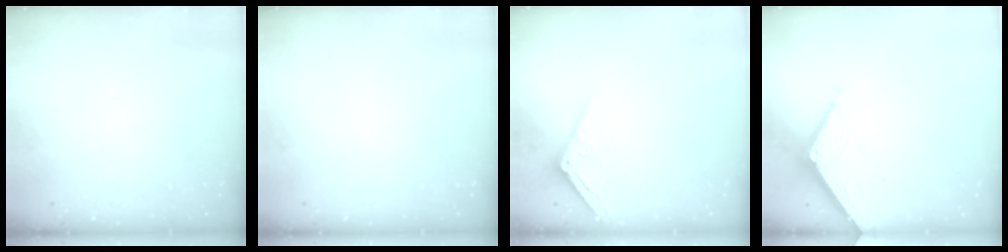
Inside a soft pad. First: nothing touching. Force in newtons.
{"total": 0.0}
{"total": 3.2, "press": 3.2, "slide": 0.3}
{"total": 4.6, "press": 4.6, "slide": 0.5}